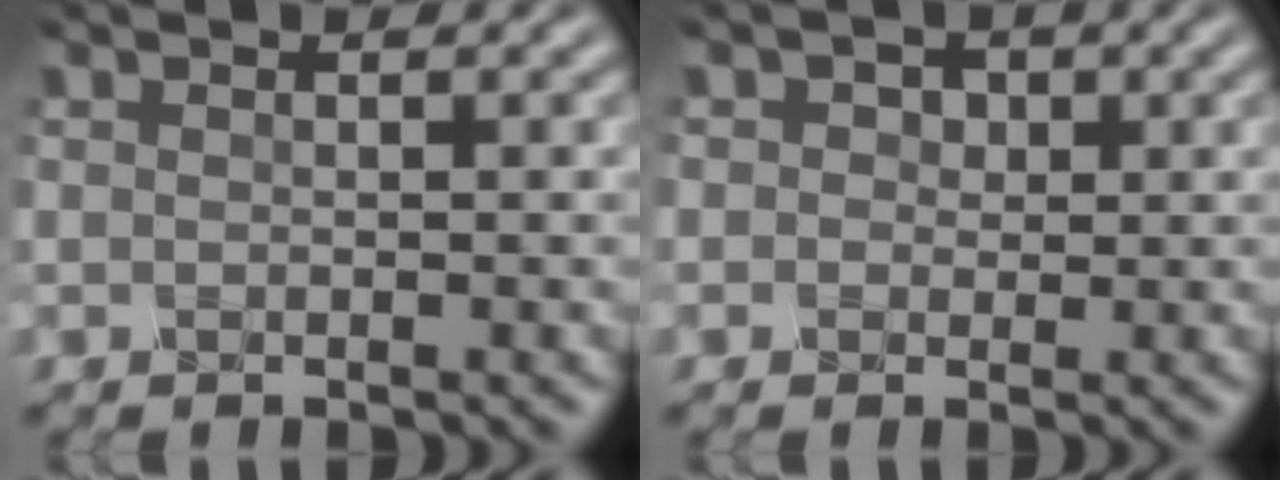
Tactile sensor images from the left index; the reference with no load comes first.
{"total": 2.3, "force": [0.7, 2.0, 1.0], "torque": [-0.024, 0.004, 0.004]}